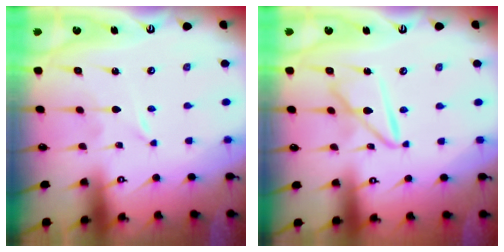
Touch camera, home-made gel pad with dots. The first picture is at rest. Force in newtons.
{"total": 11.2, "press": 11.1, "slide": 1.2}